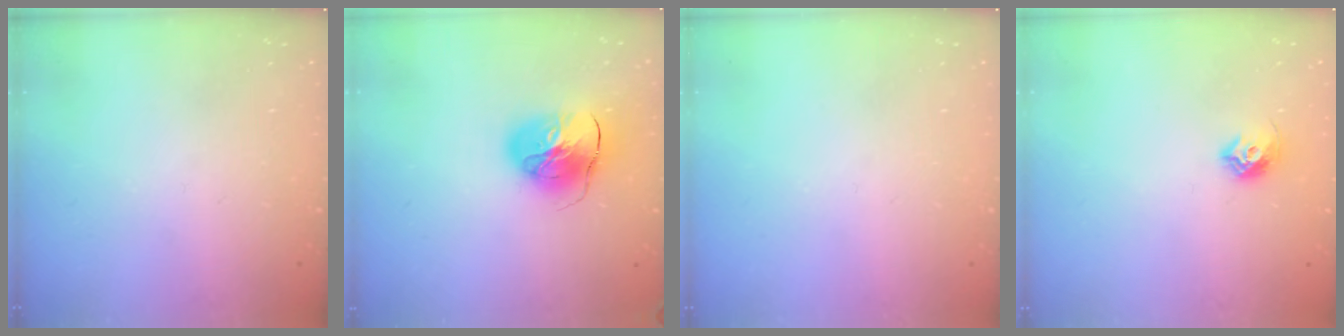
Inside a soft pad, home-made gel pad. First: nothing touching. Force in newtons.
{"total": 12.1, "press": 12.0, "slide": 1.7}
{"total": 0.0}
{"total": 7.4, "press": 7.3, "slide": 1.1}